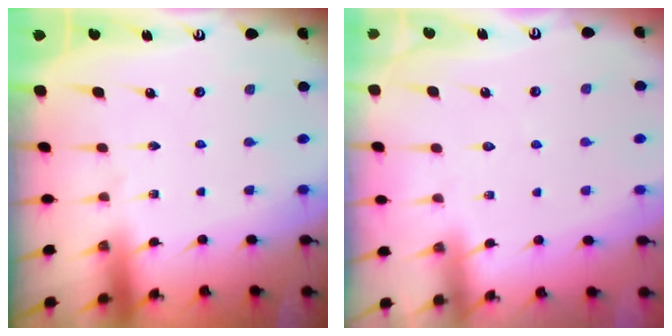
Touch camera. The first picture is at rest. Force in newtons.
{"total": 3.6, "press": 3.6, "slide": 0.5}